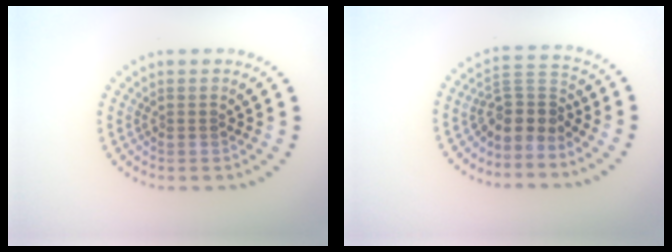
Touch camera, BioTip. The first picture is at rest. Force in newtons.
{"total": 3.3, "press": 2.4, "slide": 2.2}